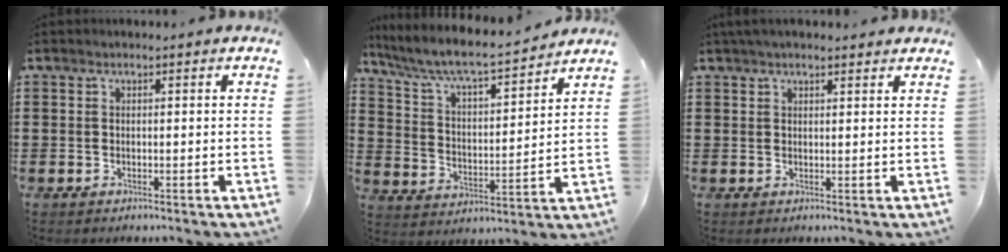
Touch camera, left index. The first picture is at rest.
{"total": 6.6, "force": [5.9, 0.4, 2.9], "torque": [-0.083, -0.037, 0.094]}
{"total": 2.2, "force": [1.9, 0.4, 1.0], "torque": [-0.023, 0.006, 0.035]}